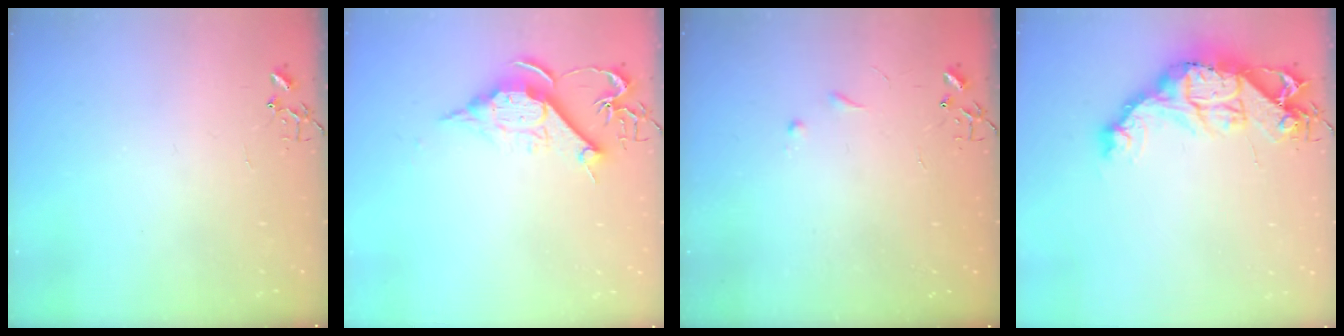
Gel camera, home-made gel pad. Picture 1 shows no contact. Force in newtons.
{"total": 11.7, "press": 11.7, "slide": 0.9}
{"total": 5.3, "press": 5.2, "slide": 0.7}
{"total": 18.1, "press": 18.0, "slide": 2.0}